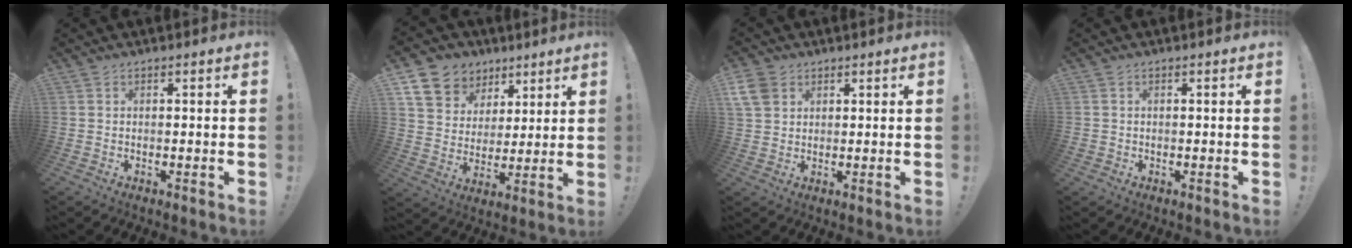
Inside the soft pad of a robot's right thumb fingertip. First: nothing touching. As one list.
[{"total": 11.8, "force": [7.0, 8.9, 3.4], "torque": [-0.055, -0.045, 0.140]}, {"total": 6.7, "force": [3.2, 5.0, 3.1], "torque": [-0.061, -0.006, 0.065]}, {"total": 1.0, "force": [-0.3, 0.9, 0.3], "torque": [-0.007, 0.003, -0.006]}]